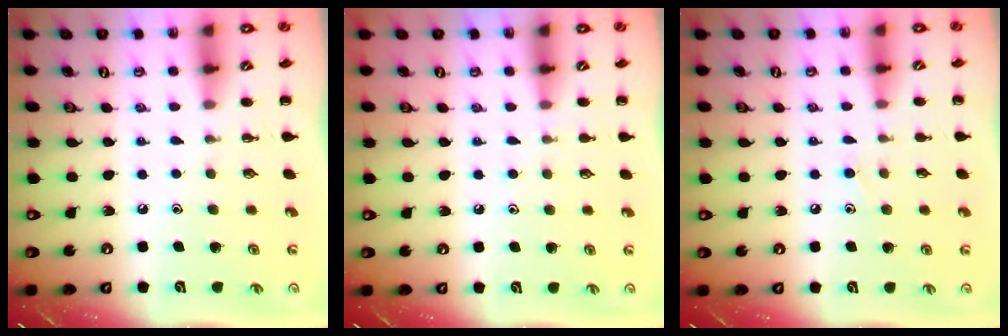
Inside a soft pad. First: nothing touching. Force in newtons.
{"total": 4.5, "press": 4.3, "slide": 1.5}
{"total": 7.1, "press": 6.7, "slide": 2.3}